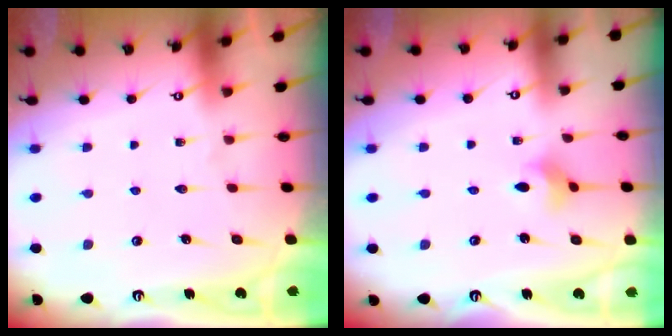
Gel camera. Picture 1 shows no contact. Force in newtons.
{"total": 3.0, "press": 2.9, "slide": 0.7}